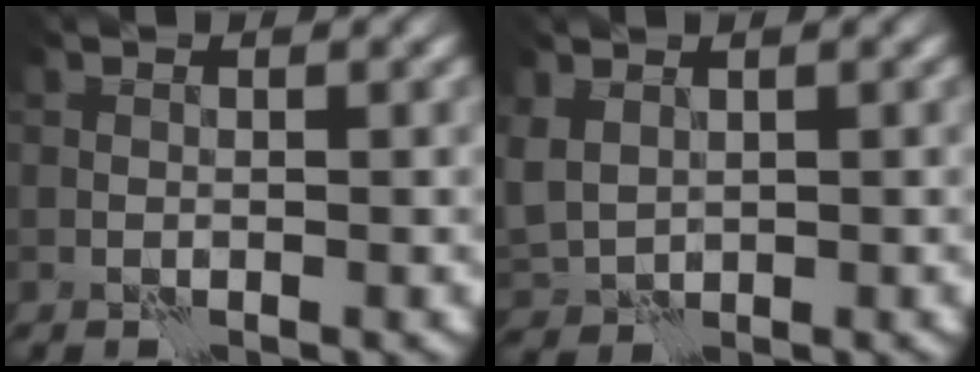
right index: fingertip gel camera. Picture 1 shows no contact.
{"total": 2.3, "force": [0.9, 1.8, 1.2], "torque": [-0.040, -0.008, 0.023]}